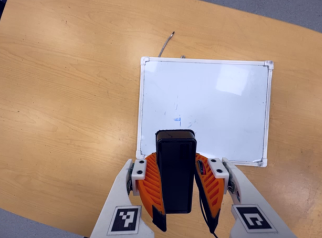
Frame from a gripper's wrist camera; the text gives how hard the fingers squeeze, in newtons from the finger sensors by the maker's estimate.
{"total": 7.7, "left": 6.3, "right": 9.1}